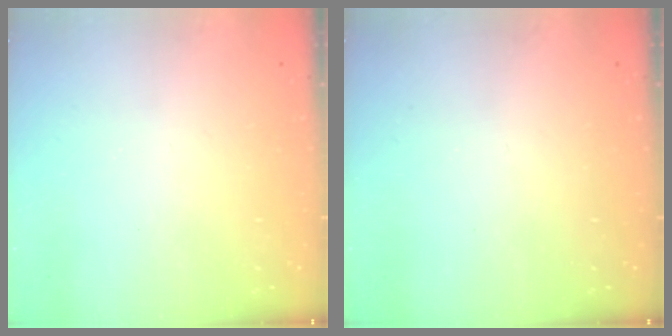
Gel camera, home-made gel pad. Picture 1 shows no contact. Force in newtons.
{"total": 0.0}